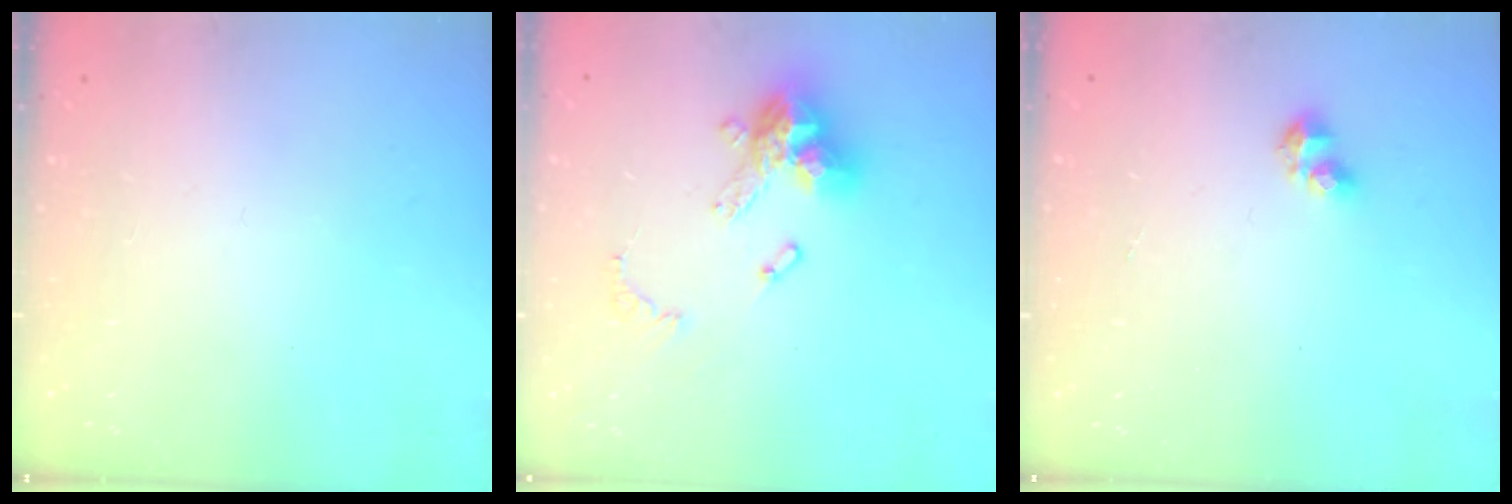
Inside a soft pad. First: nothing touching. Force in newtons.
{"total": 14.6, "press": 14.6, "slide": 1.6}
{"total": 2.9, "press": 2.9, "slide": 0.3}